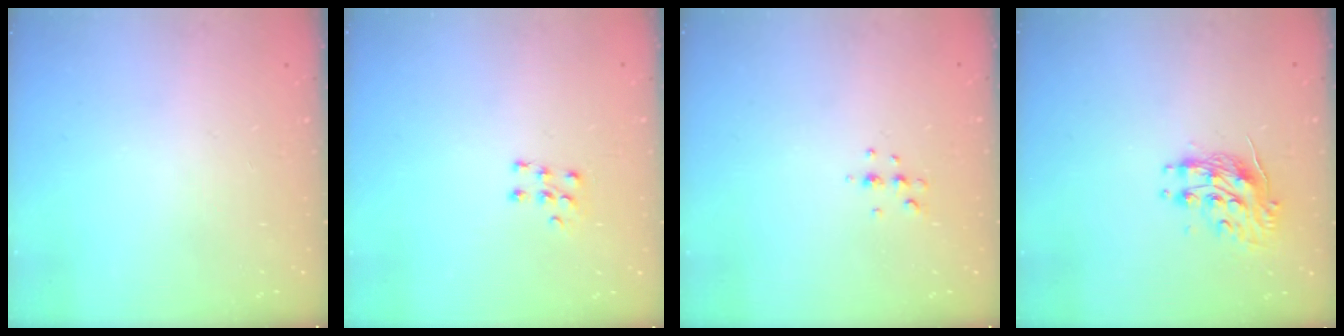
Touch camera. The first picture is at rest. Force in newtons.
{"total": 5.6, "press": 5.6, "slide": 0.5}
{"total": 4.9, "press": 4.7, "slide": 1.6}
{"total": 9.4, "press": 9.4, "slide": 0.3}